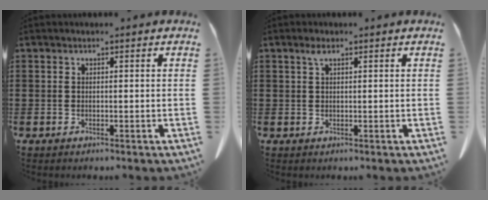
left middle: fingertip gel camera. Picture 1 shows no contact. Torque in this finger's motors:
{"motor_torque": [1.17, 0.97, 0.00, -0.01]}